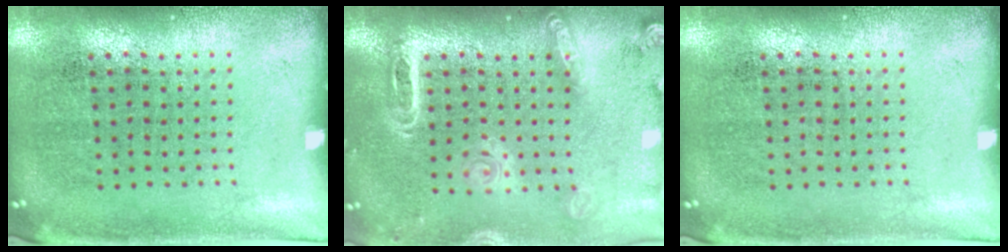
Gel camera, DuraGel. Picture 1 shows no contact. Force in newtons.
{"total": 2.0, "press": 1.8, "slide": 0.8}
{"total": 0.0}